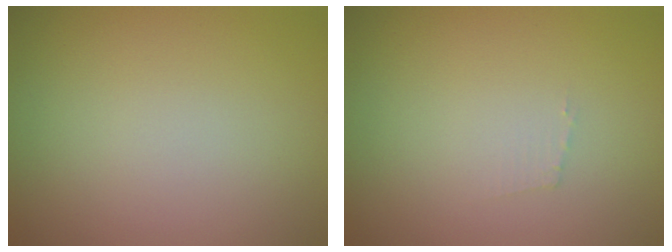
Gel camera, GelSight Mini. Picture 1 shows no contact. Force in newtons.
{"total": 0.7, "press": 0.7, "slide": 0.1}